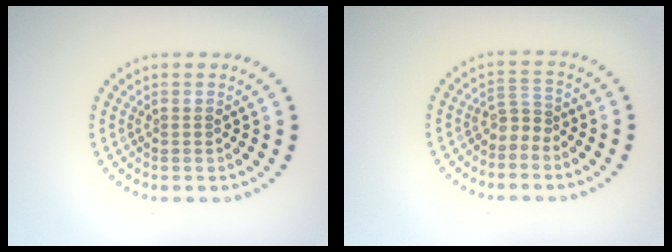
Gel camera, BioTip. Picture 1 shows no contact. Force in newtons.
{"total": 1.7, "press": 1.2, "slide": 1.3}